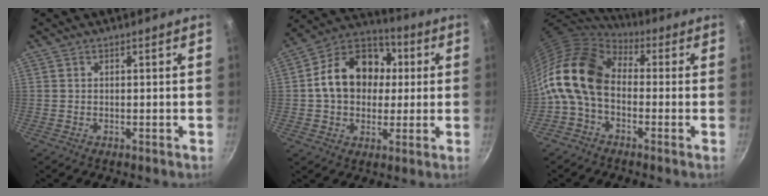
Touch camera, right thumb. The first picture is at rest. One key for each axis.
{"total": 17.1, "fx": 1.8, "fy": 13.3, "fz": 10.6, "tx": -0.146, "ty": 0.030, "tz": 0.015}
{"total": 14.7, "fx": -0.8, "fy": 9.8, "fz": 10.9, "tx": -0.197, "ty": 0.028, "tz": -0.036}